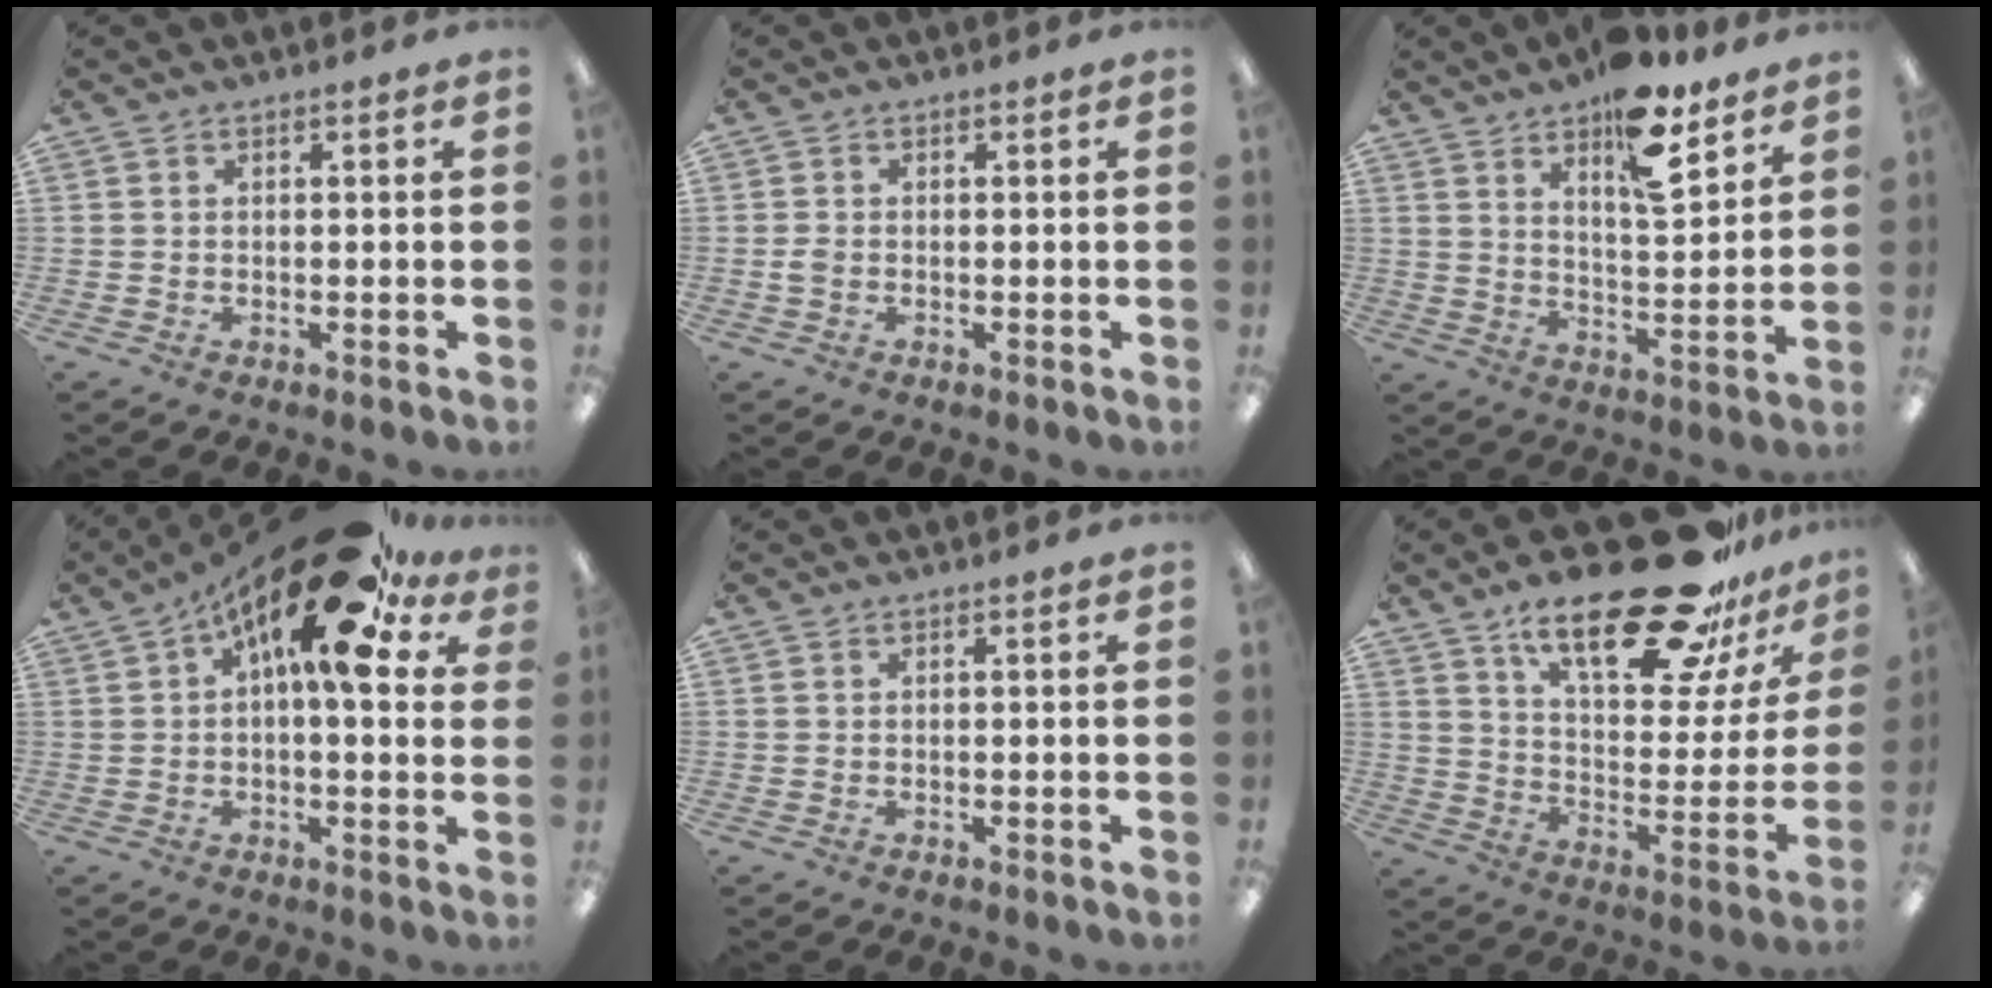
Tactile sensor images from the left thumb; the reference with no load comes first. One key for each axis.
{"total": 1.6, "fx": -0.2, "fy": 1.1, "fz": 1.0, "tx": -0.019, "ty": 0.004, "tz": -0.006}
{"total": 13.7, "fx": 9.7, "fy": 5.0, "fz": 8.3, "tx": -0.113, "ty": -0.057, "tz": 0.163}
{"total": 20.1, "fx": 10.0, "fy": 7.0, "fz": 16.0, "tx": -0.237, "ty": -0.050, "tz": 0.159}
{"total": 0.0}
{"total": 27.4, "fx": 19.6, "fy": 9.6, "fz": 16.6, "tx": -0.241, "ty": -0.122, "tz": 0.319}